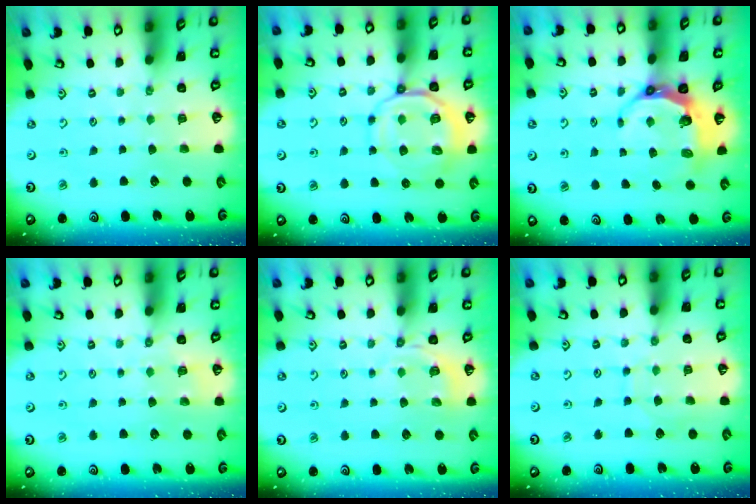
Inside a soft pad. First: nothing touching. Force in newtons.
{"total": 12.1, "press": 12.0, "slide": 1.6}
{"total": 8.0, "press": 6.9, "slide": 3.9}
{"total": 4.3, "press": 4.2, "slide": 0.9}
{"total": 5.0, "press": 4.5, "slide": 2.3}
{"total": 7.8, "press": 7.7, "slide": 0.6}